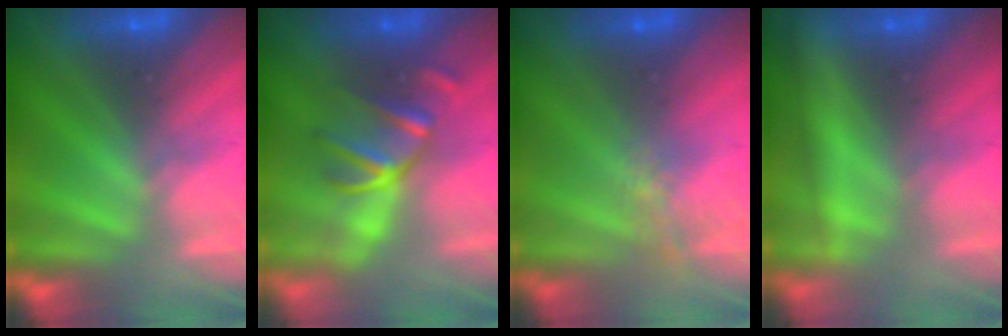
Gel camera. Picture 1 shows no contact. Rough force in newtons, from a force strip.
{"total": 2.9}
{"total": 4.1}
{"total": 2.4}